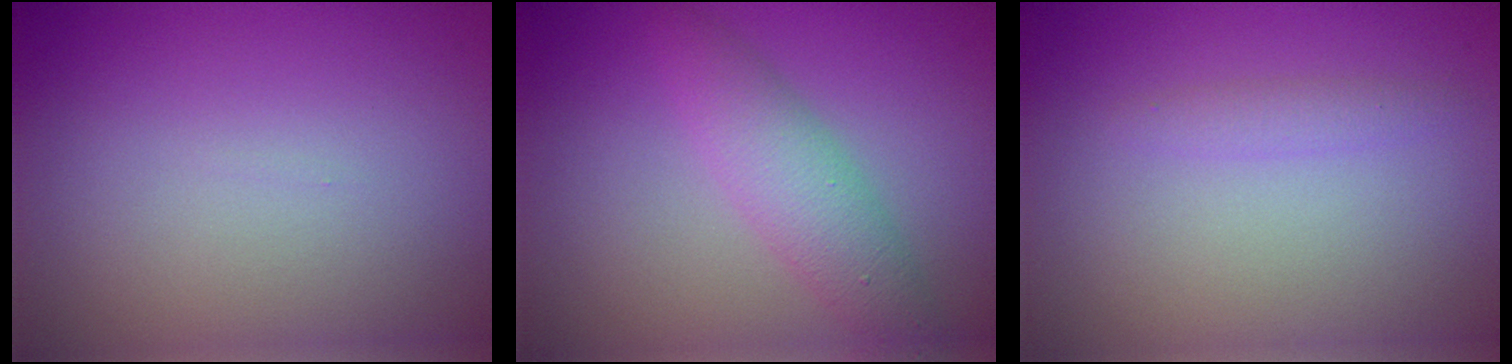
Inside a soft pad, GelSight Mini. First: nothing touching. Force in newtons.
{"total": 3.6, "press": 3.6, "slide": 0.1}
{"total": 1.1, "press": 1.1, "slide": 0.0}